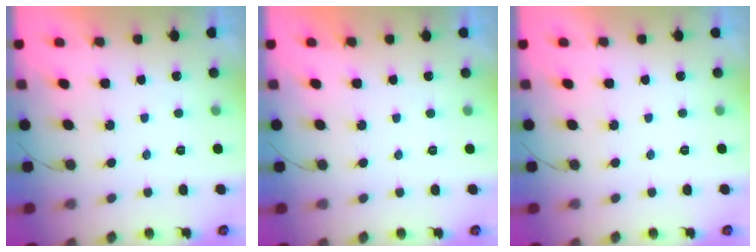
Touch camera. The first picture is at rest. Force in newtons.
{"total": 0.0}
{"total": 0.0}